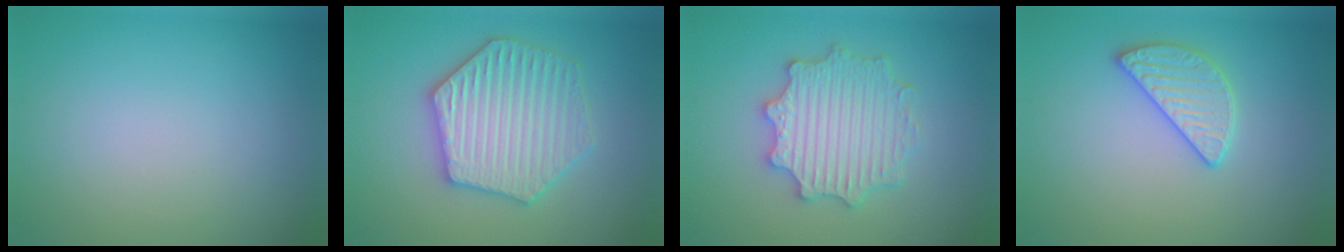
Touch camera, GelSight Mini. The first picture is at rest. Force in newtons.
{"total": 6.3, "press": 6.2, "slide": 1.0}
{"total": 5.5, "press": 5.4, "slide": 1.0}
{"total": 2.7, "press": 2.7, "slide": 0.4}